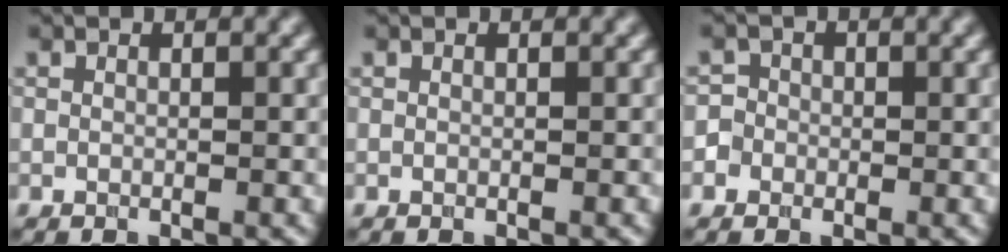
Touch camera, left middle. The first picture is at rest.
{"total": 0.0}
{"total": 2.2, "force": [-0.7, 2.0, 0.3], "torque": [0.010, 0.011, -0.024]}